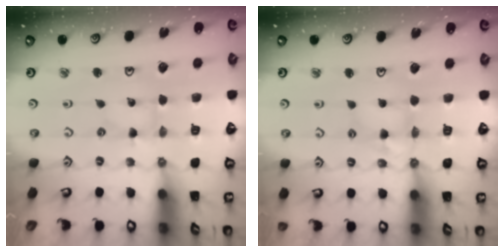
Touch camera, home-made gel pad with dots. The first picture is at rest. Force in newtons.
{"total": 7.1, "press": 7.1, "slide": 0.5}